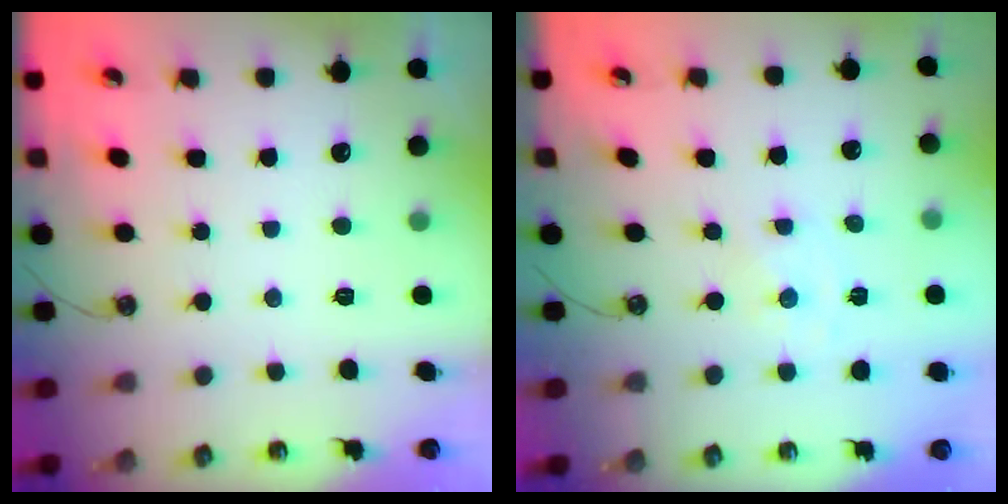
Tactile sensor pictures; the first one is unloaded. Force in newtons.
{"total": 0.0}